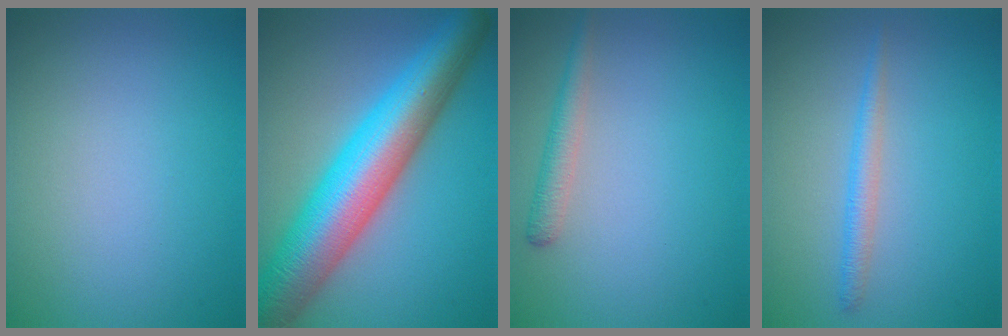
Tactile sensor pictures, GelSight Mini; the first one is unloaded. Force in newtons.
{"total": 11.6, "press": 11.6, "slide": 0.4}
{"total": 1.9, "press": 1.9, "slide": 0.1}
{"total": 1.7, "press": 1.7, "slide": 0.1}